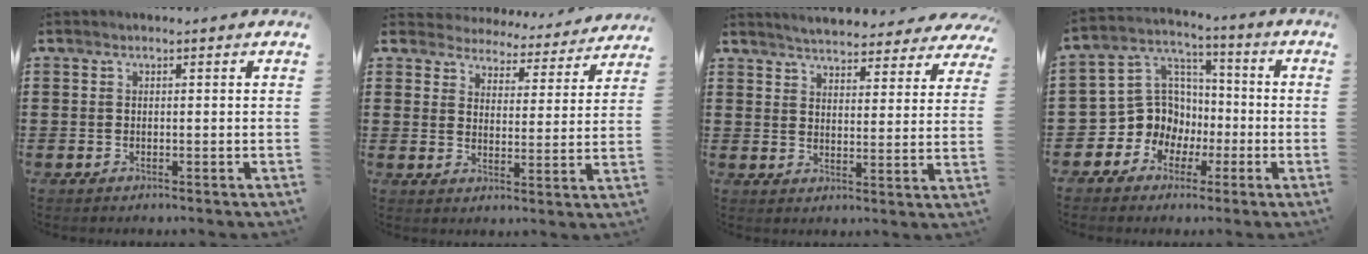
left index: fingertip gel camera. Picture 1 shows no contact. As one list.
[{"total": 4.4, "force": [4.4, 0.3, -0.5], "torque": [-0.011, -0.040, 0.072]}, {"total": 4.4, "force": [4.4, -0.2, 0.6], "torque": [-0.032, -0.024, 0.076]}, {"total": 9.4, "force": [-2.1, 8.9, 2.1], "torque": [-0.098, -0.002, -0.038]}]